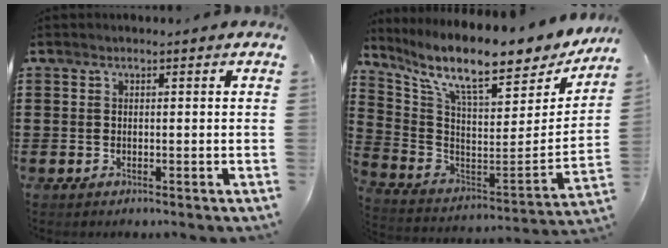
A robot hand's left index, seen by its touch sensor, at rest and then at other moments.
{"total": 11.5, "force": [9.2, 1.3, 6.8], "torque": [-0.153, -0.076, 0.151]}